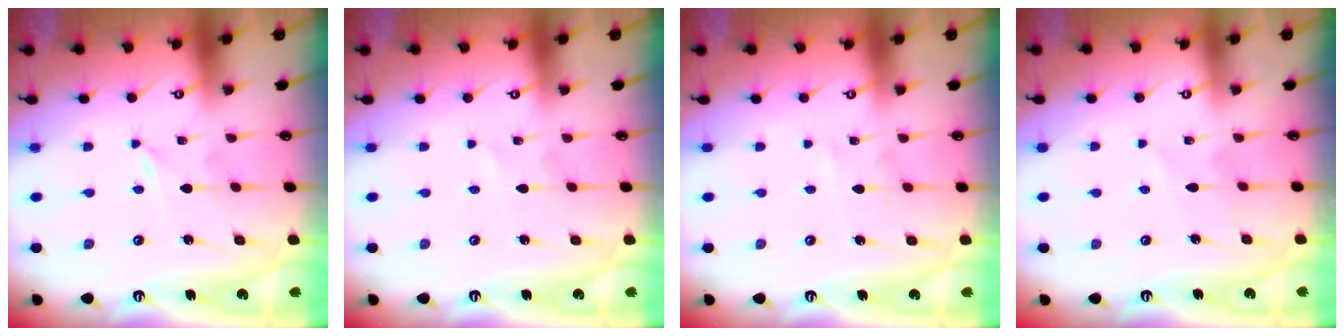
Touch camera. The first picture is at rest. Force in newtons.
{"total": 1.3, "press": 1.3, "slide": 0.1}
{"total": 2.8, "press": 2.8, "slide": 0.4}
{"total": 3.7, "press": 3.7, "slide": 0.5}